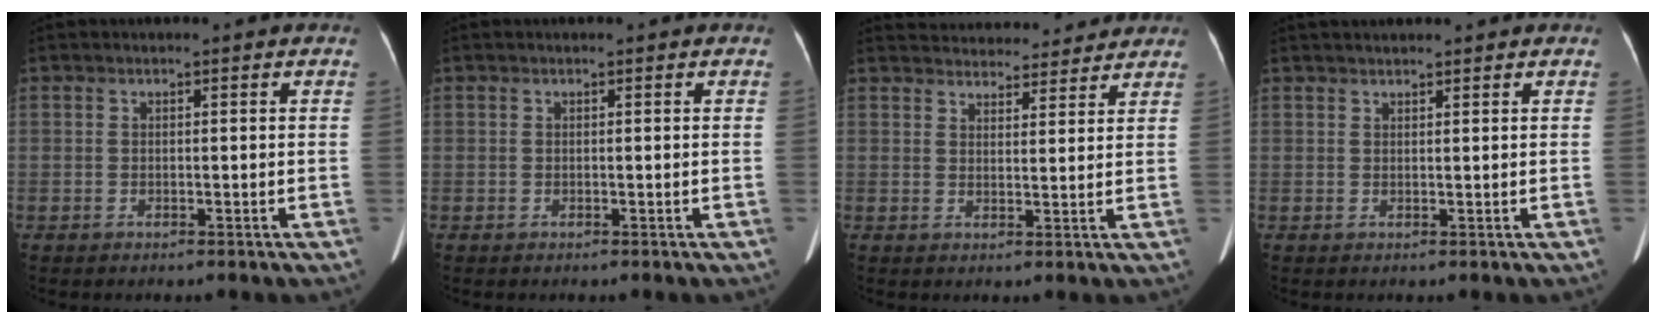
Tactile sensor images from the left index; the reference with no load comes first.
{"total": 0.0}
{"total": 13.8, "force": [13.2, 3.0, 2.7], "torque": [-0.026, 0.016, 0.171]}
{"total": 4.1, "force": [3.7, 0.3, 1.7], "torque": [-0.018, 0.020, 0.051]}